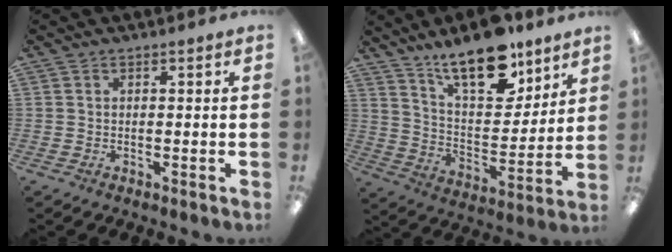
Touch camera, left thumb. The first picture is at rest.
{"total": 17.1, "force": [13.1, 6.5, 8.8], "torque": [-0.153, -0.081, 0.228]}